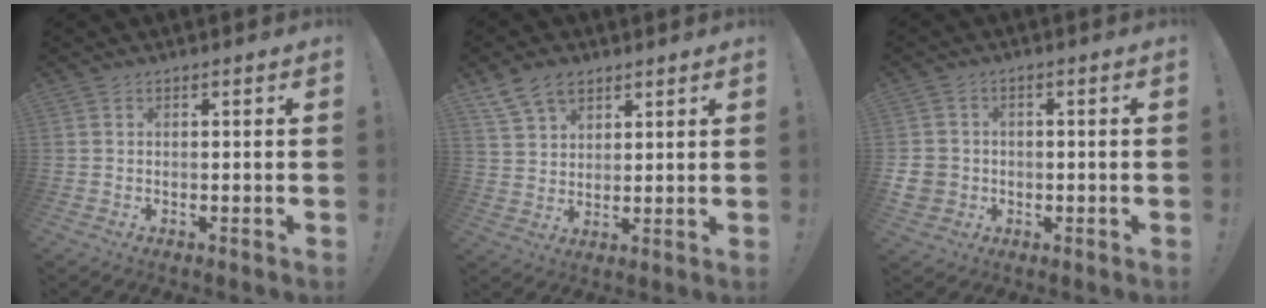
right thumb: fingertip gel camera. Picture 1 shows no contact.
{"total": 9.2, "force": [6.0, 6.1, 3.4], "torque": [-0.056, -0.027, 0.119]}
{"total": 6.3, "force": [-1.3, 5.6, 2.5], "torque": [-0.057, 0.008, -0.024]}